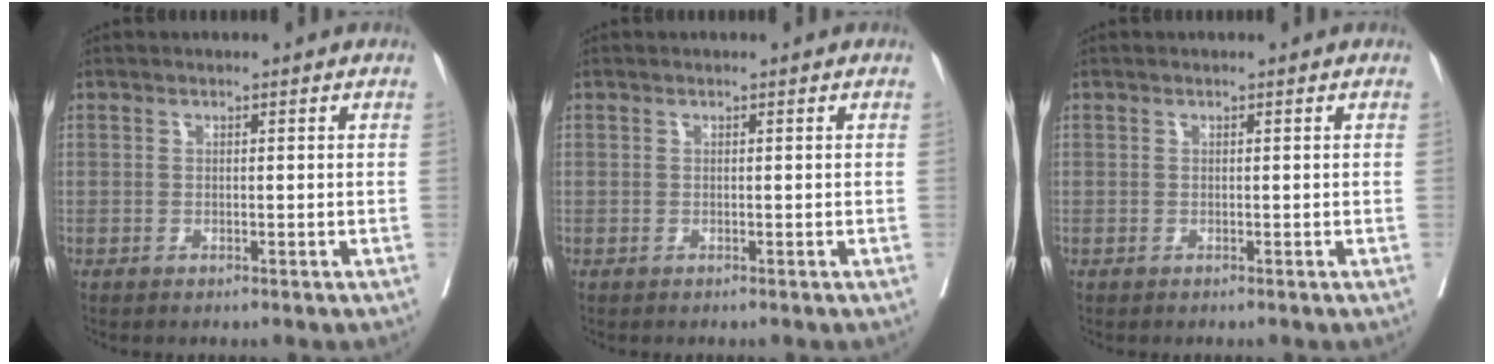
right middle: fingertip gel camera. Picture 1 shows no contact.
{"total": 0.0}
{"total": 0.0}